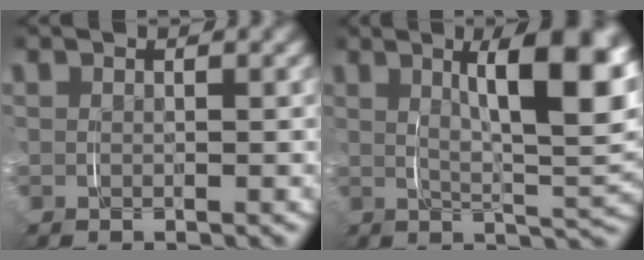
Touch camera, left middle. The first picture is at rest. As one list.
[{"total": 8.7, "force": [3.0, 1.9, 7.9], "torque": [-0.086, 0.010, 0.046]}]